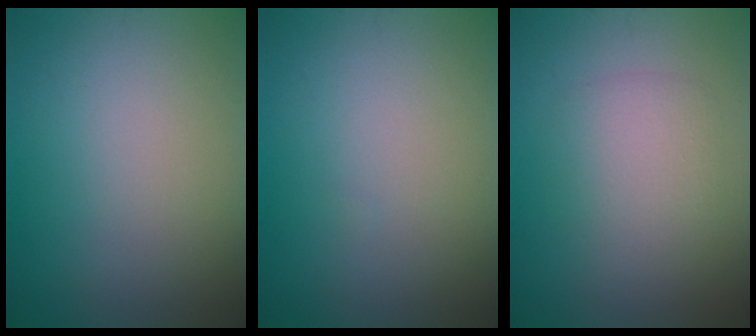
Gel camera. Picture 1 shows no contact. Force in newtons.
{"total": 0.0}
{"total": 2.9, "press": 2.9, "slide": 0.2}